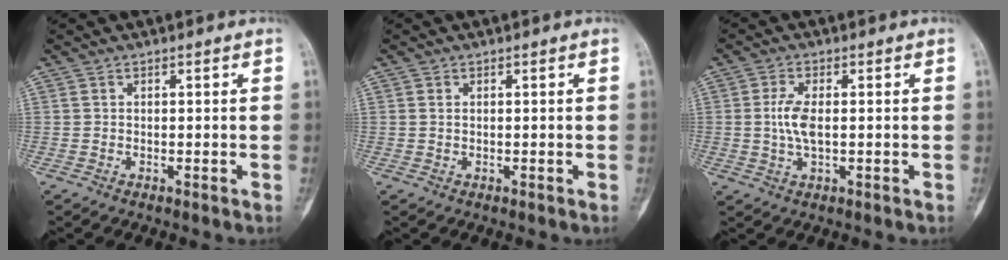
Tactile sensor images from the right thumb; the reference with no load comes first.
{"total": 0.5, "force": [0.2, 0.3, 0.4], "torque": [-0.011, 0.003, 0.005]}
{"total": 4.8, "force": [0.1, 2.0, 4.4], "torque": [-0.101, -0.001, 0.002]}